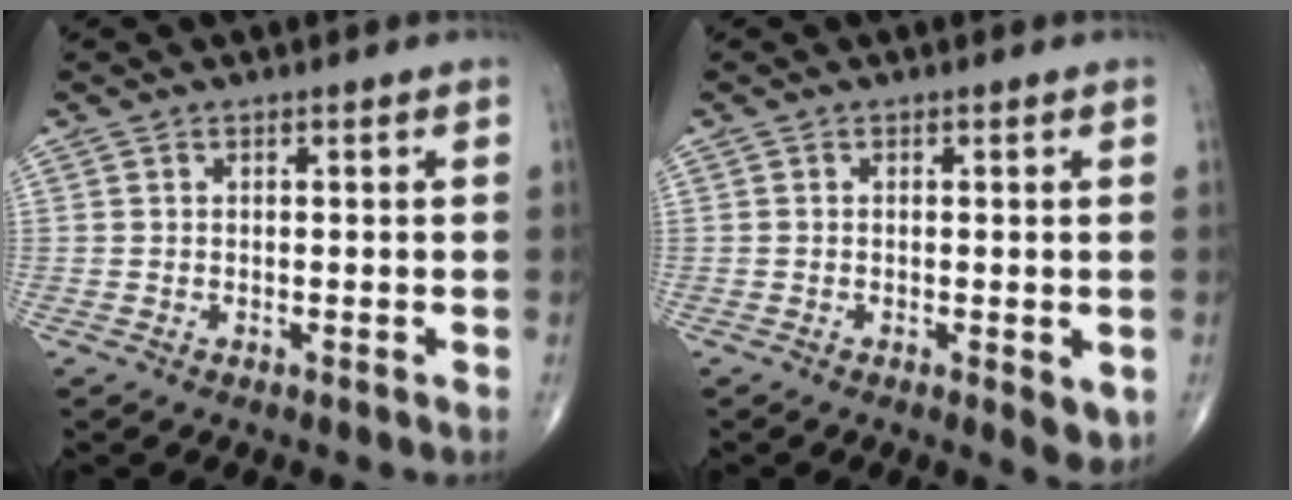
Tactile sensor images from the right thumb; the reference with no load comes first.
{"total": 3.2, "force": [-0.7, 1.2, 2.9], "torque": [-0.037, -0.009, -0.009]}